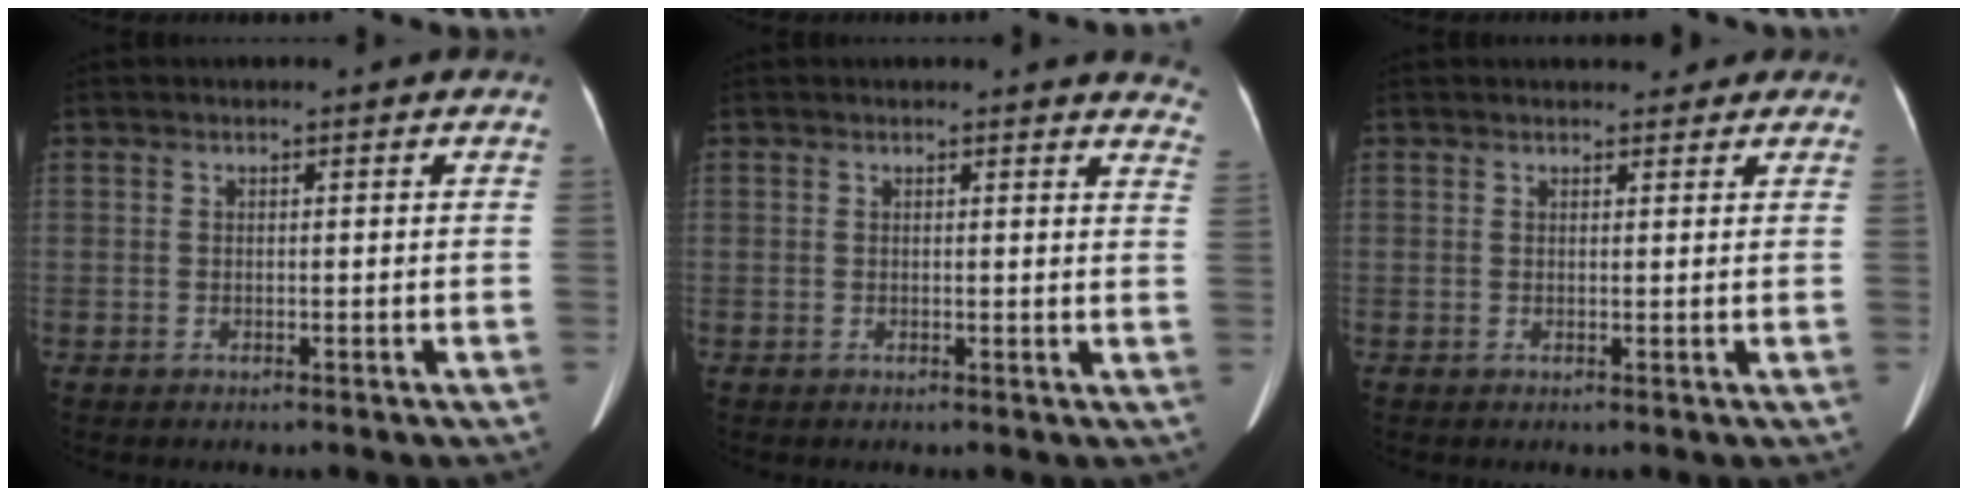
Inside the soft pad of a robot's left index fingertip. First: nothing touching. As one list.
[{"total": 6.8, "force": [6.7, 1.1, 0.7], "torque": [0.025, -0.035, 0.032]}, {"total": 4.7, "force": [4.1, 1.6, 1.6], "torque": [-0.008, 0.012, 0.048]}]